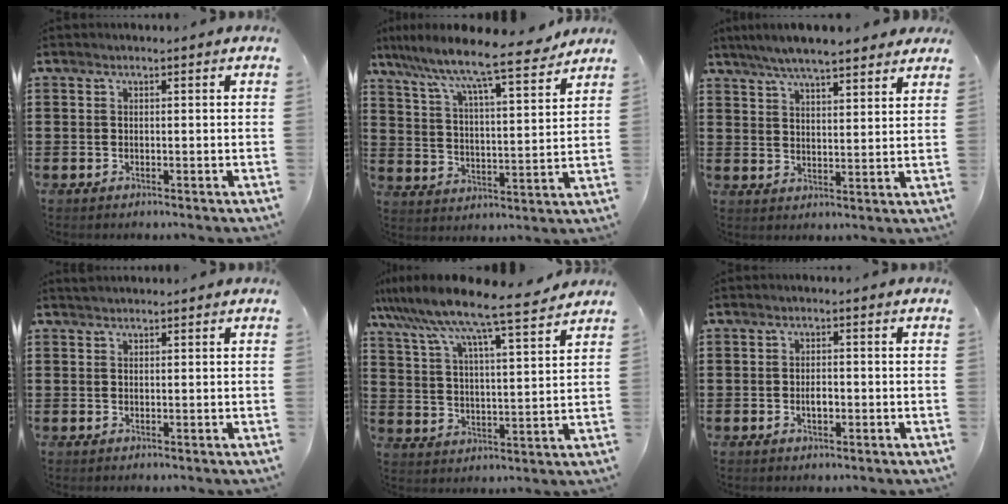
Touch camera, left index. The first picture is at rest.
{"total": 8.4, "force": [7.5, 0.0, 3.7], "torque": [-0.104, -0.054, 0.122]}
{"total": 6.0, "force": [5.5, 0.7, 2.3], "torque": [-0.063, -0.016, 0.099]}
{"total": 0.8, "force": [0.8, 0.1, 0.1], "torque": [-0.003, 0.000, 0.015]}
{"total": 8.2, "force": [7.4, -0.5, 3.6], "torque": [-0.100, -0.050, 0.118]}
{"total": 2.1, "force": [-0.5, 1.0, 1.9], "torque": [-0.037, 0.002, -0.009]}